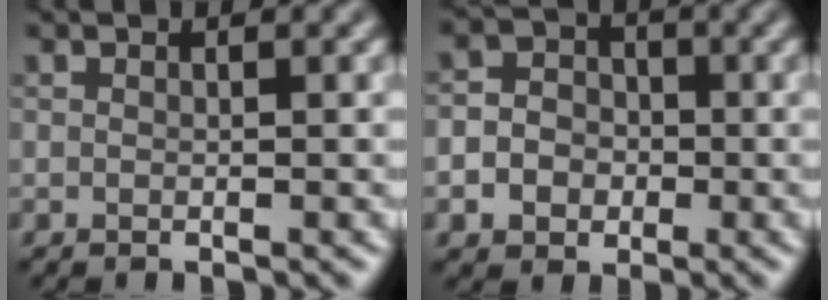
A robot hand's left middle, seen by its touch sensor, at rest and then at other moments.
{"total": 4.5, "force": [-1.1, 4.1, 1.6], "torque": [0.002, 0.010, -0.034]}